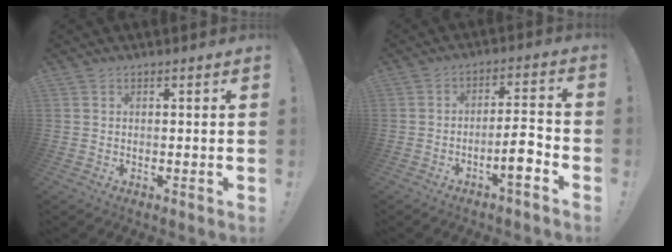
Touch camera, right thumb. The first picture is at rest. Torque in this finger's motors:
{"motor_torque": [1.62, 1.36, 0.64, -1.26, 0.44]}